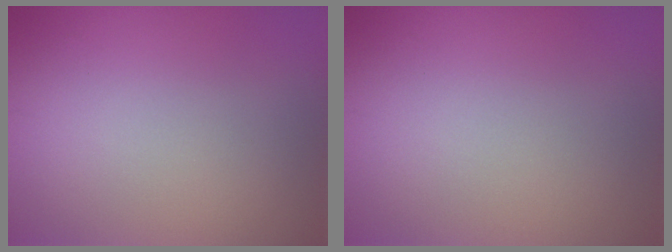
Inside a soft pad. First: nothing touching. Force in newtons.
{"total": 0.0}